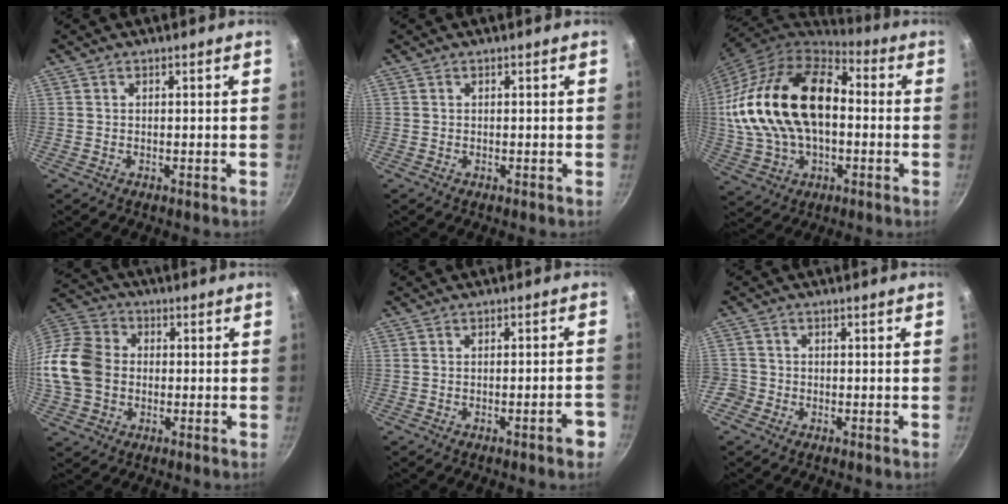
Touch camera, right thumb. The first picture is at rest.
{"total": 0.0}
{"total": 26.5, "force": [0.9, 16.5, 20.7], "torque": [-0.393, 0.037, 0.015]}
{"total": 15.3, "force": [-1.1, 12.2, 9.2], "torque": [-0.179, 0.025, -0.036]}
{"total": 4.1, "force": [-2.2, 0.7, 3.4], "torque": [-0.038, 0.021, -0.026]}
{"total": 3.2, "force": [-1.7, 2.7, 0.5], "torque": [-0.006, 0.019, -0.034]}